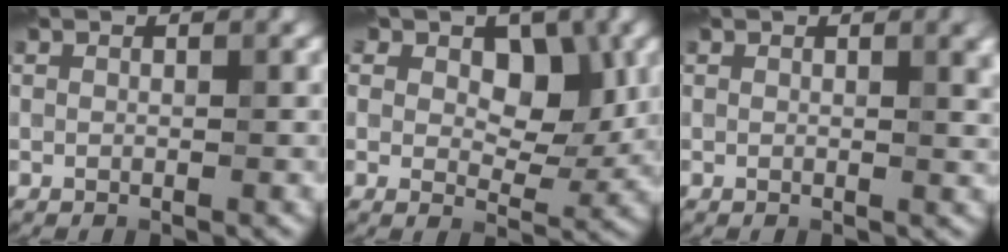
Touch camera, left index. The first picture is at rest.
{"total": 6.0, "force": [2.1, 4.0, 3.9], "torque": [-0.051, -0.012, 0.019]}
{"total": 2.8, "force": [1.1, 1.0, 2.4], "torque": [-0.026, 0.002, 0.016]}